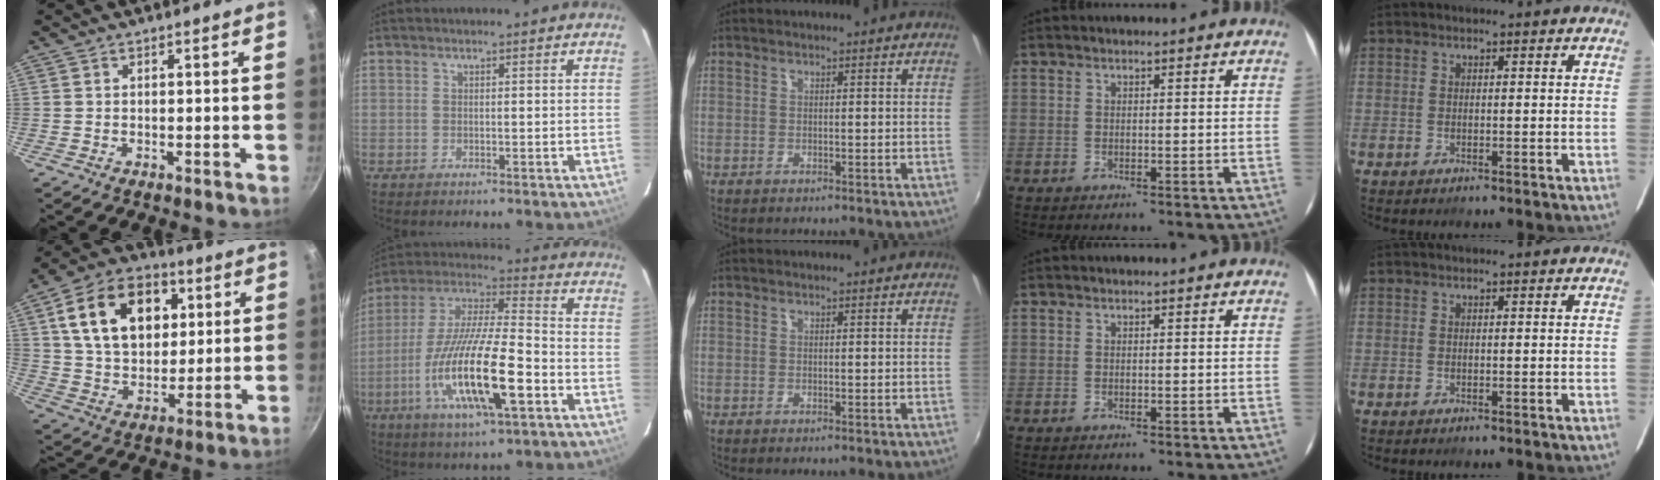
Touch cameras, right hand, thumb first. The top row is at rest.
{"thumb": {"total": 20.2, "force": [5.9, 13.9, 13.3], "torque": [-0.198, 0.000, 0.097]}, "index": {"total": 19.9, "force": [-7.2, 4.2, 18.0], "torque": [-0.350, -0.028, -0.135]}}